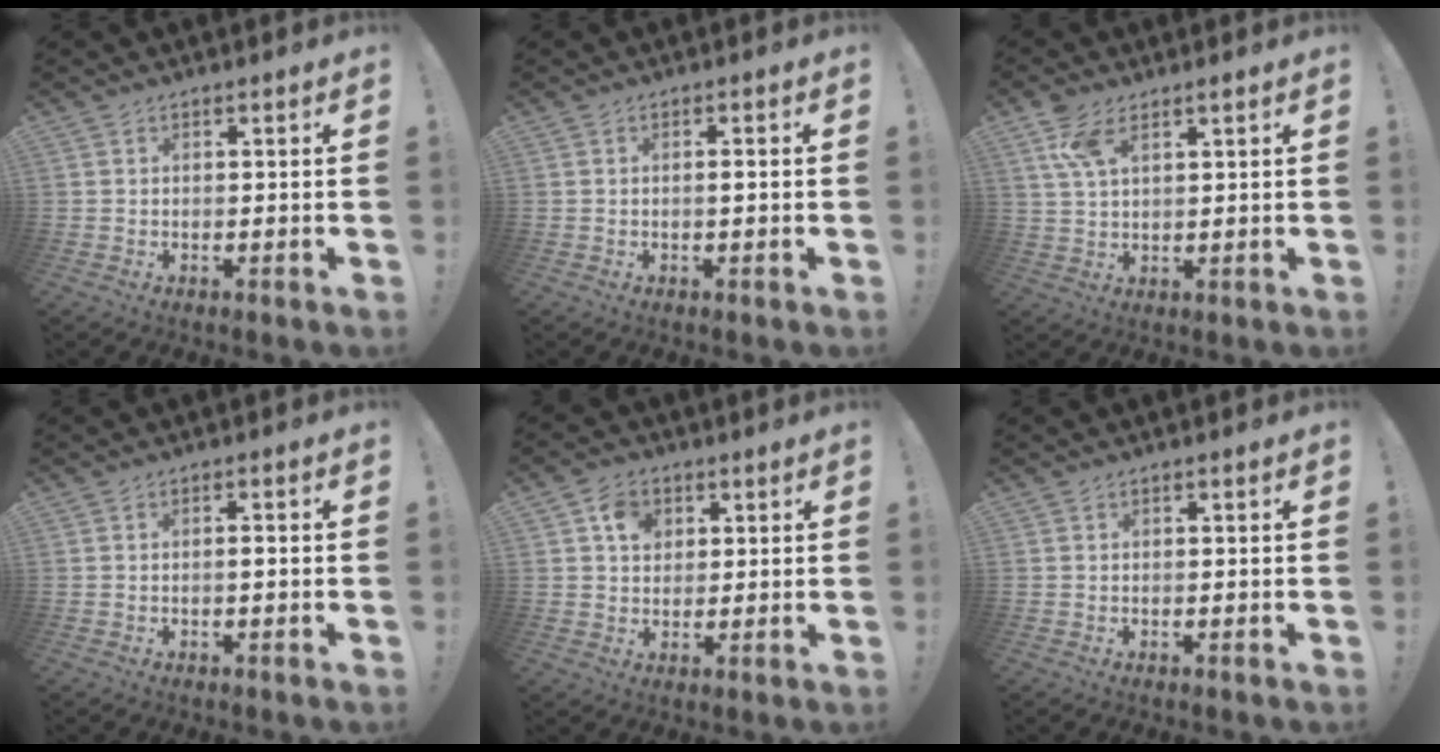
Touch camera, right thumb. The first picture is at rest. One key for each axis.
{"total": 1.2, "fx": -0.3, "fy": 0.0, "fz": 1.2, "tx": -0.014, "ty": -0.002, "tz": -0.008}
{"total": 7.4, "fx": 3.8, "fy": 3.1, "fz": 5.5, "tx": -0.109, "ty": -0.011, "tz": 0.071}
{"total": 1.3, "fx": -0.4, "fy": 0.1, "fz": 1.3, "tx": -0.015, "ty": -0.001, "tz": -0.010}
{"total": 6.8, "fx": 2.7, "fy": 5.5, "fz": 2.8, "tx": -0.037, "ty": -0.004, "tz": 0.050}
{"total": 0.0}